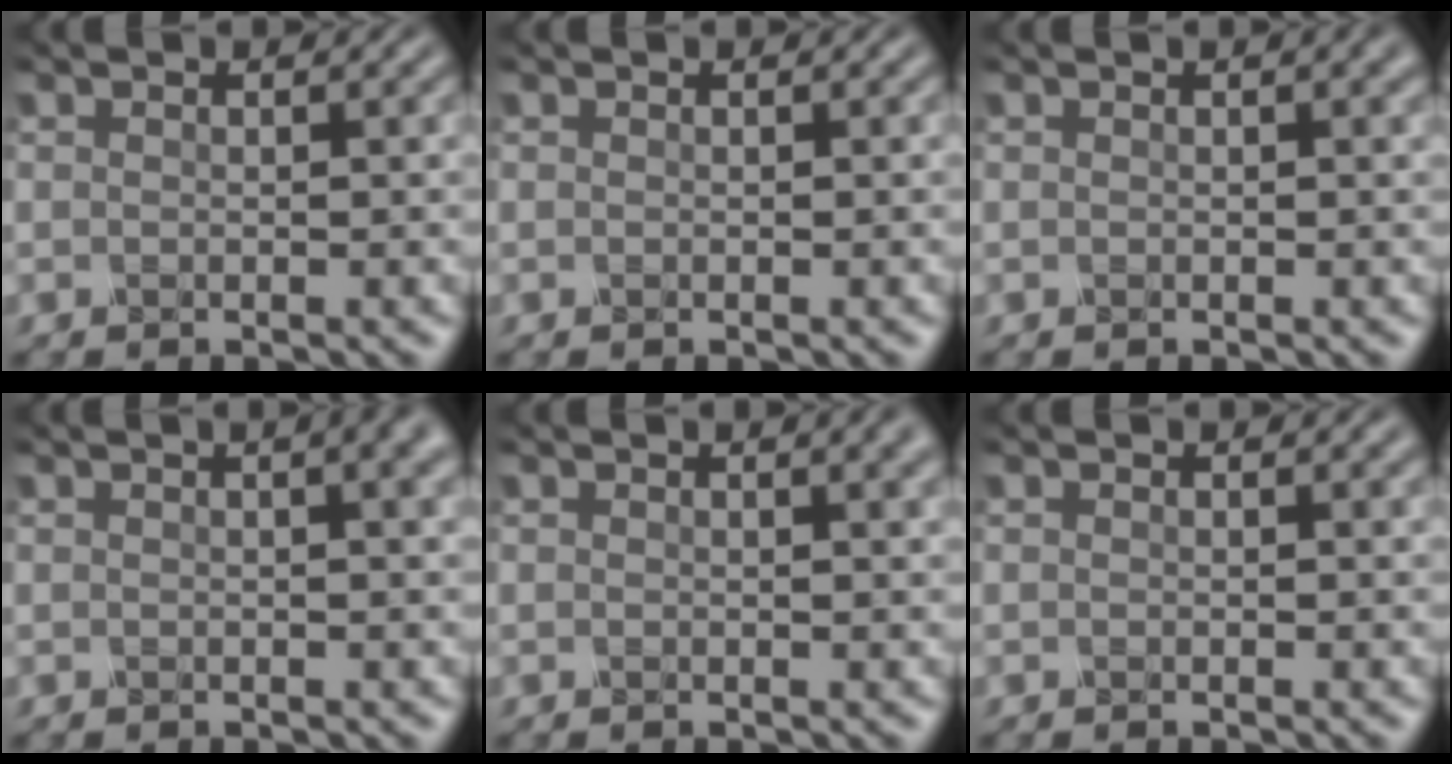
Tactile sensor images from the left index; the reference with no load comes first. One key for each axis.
{"total": 0.0}
{"total": 1.3, "fx": 0.5, "fy": 0.2, "fz": 1.1, "tx": -0.015, "ty": 0.006, "tz": 0.008}
{"total": 5.5, "fx": 2.3, "fy": 2.4, "fz": 4.3, "tx": -0.026, "ty": 0.029, "tz": 0.001}
{"total": 2.7, "fx": 1.3, "fy": 0.9, "fz": 2.2, "tx": -0.015, "ty": 0.005, "tz": 0.014}
{"total": 0.7, "fx": 0.4, "fy": 0.1, "fz": 0.5, "tx": -0.004, "ty": 0.004, "tz": 0.006}